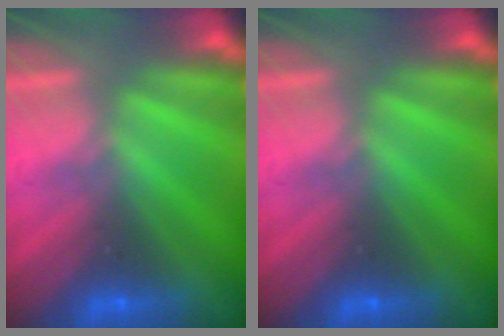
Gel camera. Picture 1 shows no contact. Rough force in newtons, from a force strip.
{"total": 0.0}